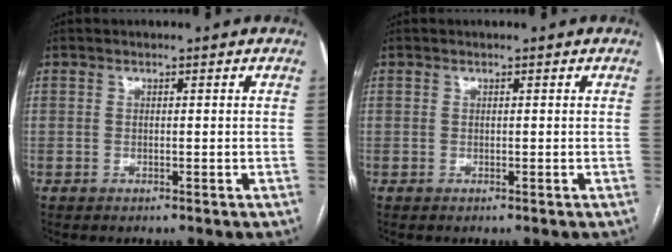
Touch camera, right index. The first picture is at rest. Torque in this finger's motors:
{"motor_torque": [-0.01, -0.04, -0.04, 0.00]}